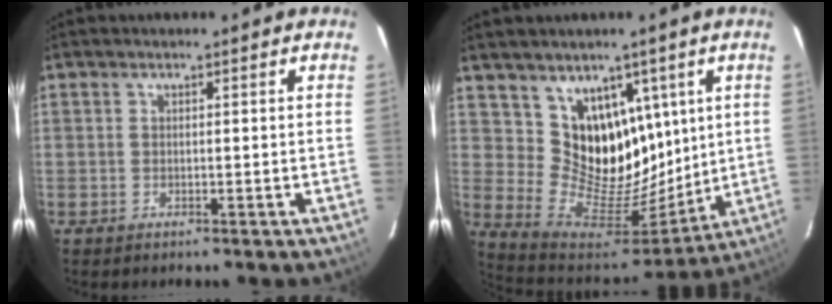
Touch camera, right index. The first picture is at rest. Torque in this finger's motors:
{"motor_torque": [0.62, 0.12, 0.35, 0.10]}